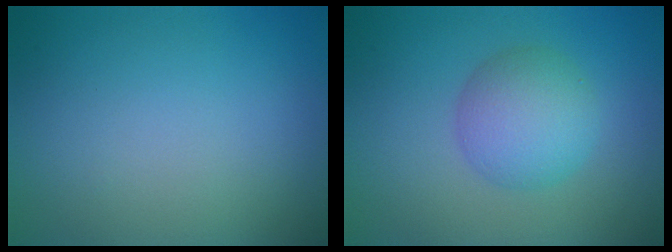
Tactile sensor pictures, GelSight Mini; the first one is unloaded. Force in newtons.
{"total": 4.4, "press": 4.4, "slide": 0.1}